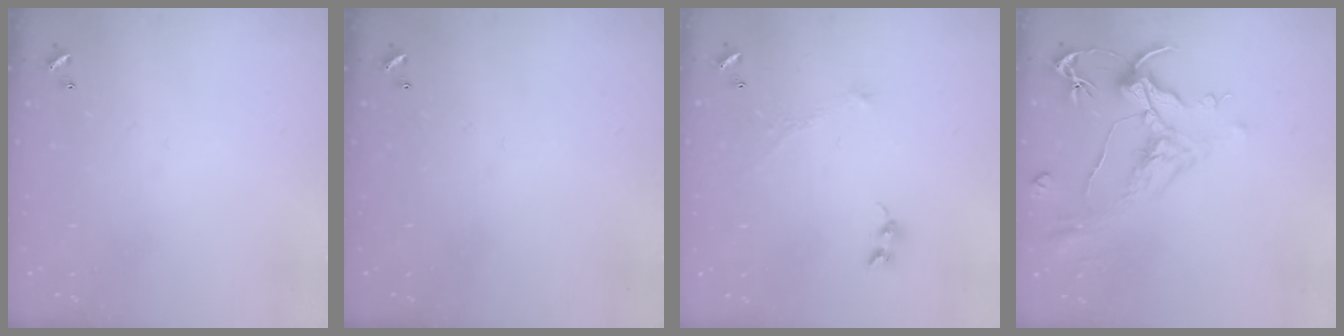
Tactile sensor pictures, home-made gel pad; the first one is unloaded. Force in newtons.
{"total": 0.0}
{"total": 1.2, "press": 1.2, "slide": 0.1}
{"total": 1.6, "press": 0.8, "slide": 1.5}